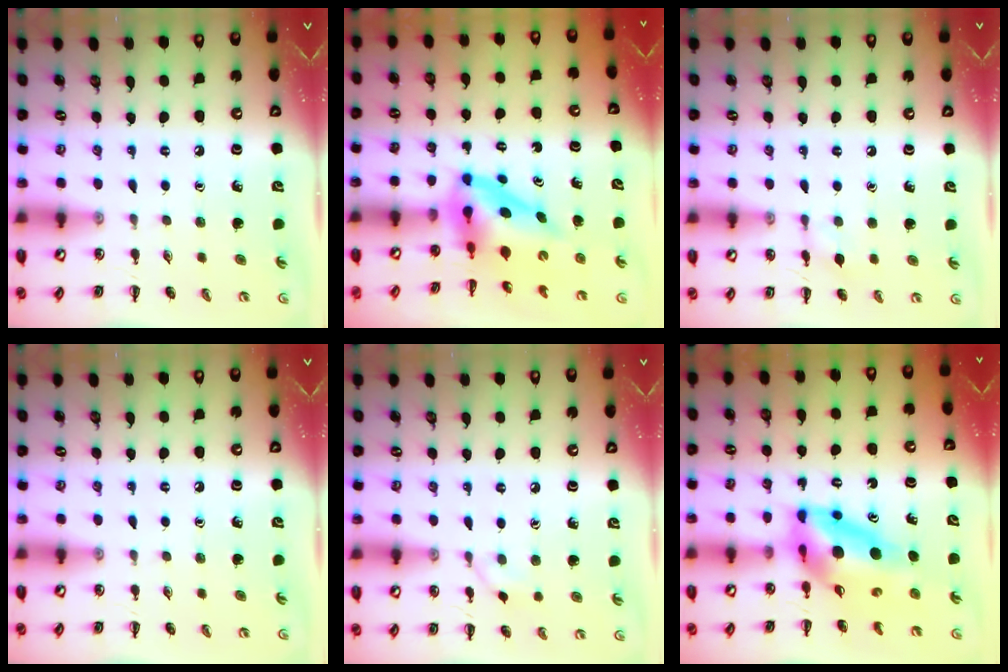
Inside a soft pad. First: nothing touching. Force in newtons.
{"total": 5.4, "press": 5.2, "slide": 1.6}
{"total": 5.5, "press": 5.3, "slide": 1.4}
{"total": 0.0}
{"total": 5.3, "press": 5.1, "slide": 1.7}
{"total": 9.6, "press": 9.1, "slide": 3.0}